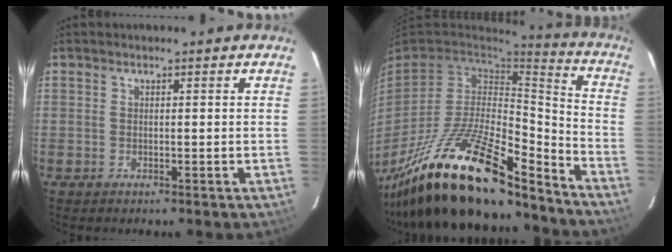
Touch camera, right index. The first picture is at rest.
{"total": 28.5, "force": [-20.4, 8.3, 18.0], "torque": [-0.326, -0.030, -0.341]}